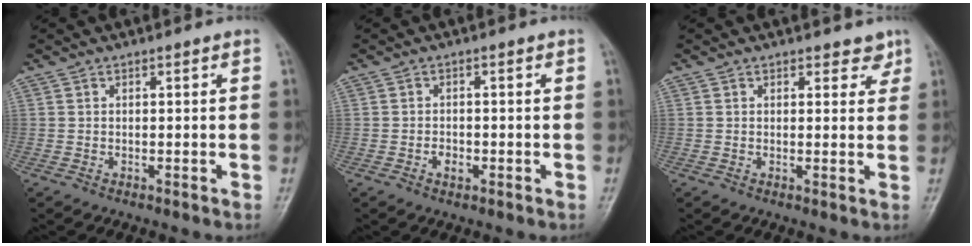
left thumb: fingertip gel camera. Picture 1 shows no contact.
{"total": 2.0, "force": [-0.8, 1.4, 1.2], "torque": [-0.013, 0.004, -0.015]}
{"total": 2.7, "force": [2.0, 1.7, 0.7], "torque": [0.018, -0.009, 0.020]}